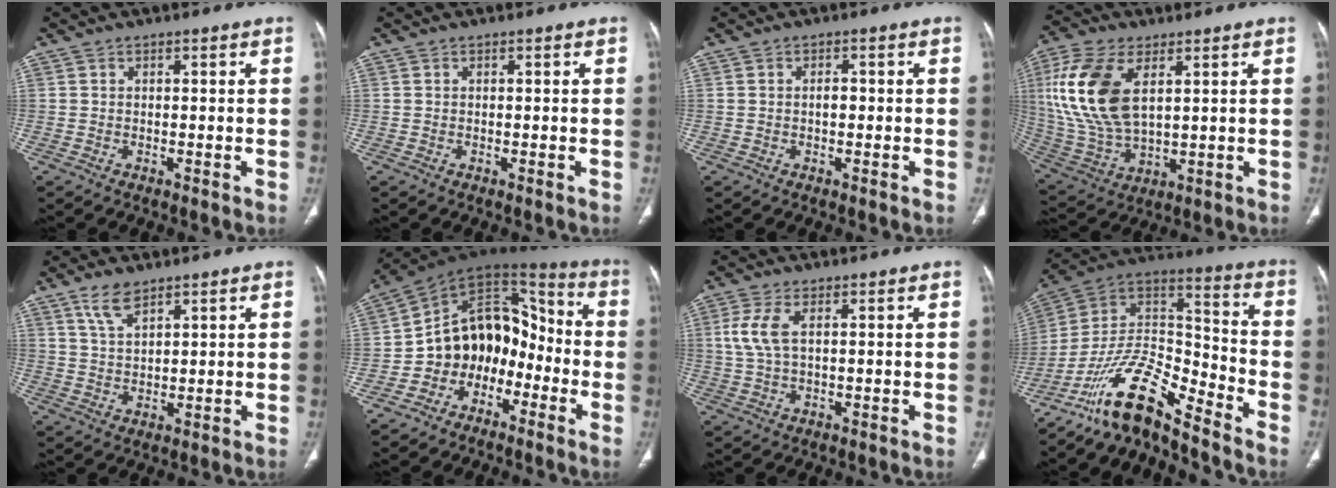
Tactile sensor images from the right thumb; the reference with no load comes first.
{"total": 0.0}
{"total": 1.4, "force": [0.0, 0.9, 1.1], "torque": [-0.019, 0.005, 0.000]}
{"total": 17.7, "force": [5.1, 9.4, 14.1], "torque": [-0.305, -0.011, 0.107]}
{"total": 5.2, "force": [3.6, 2.2, 3.1], "torque": [-0.057, -0.018, 0.075]}
{"total": 14.6, "force": [-5.0, 11.1, 8.1], "torque": [-0.074, 0.099, -0.094]}
{"total": 5.6, "force": [1.5, 2.5, 4.9], "torque": [-0.128, 0.003, 0.034]}
{"total": 14.6, "force": [-12.3, 3.1, 7.2], "torque": [-0.133, 0.106, -0.231]}